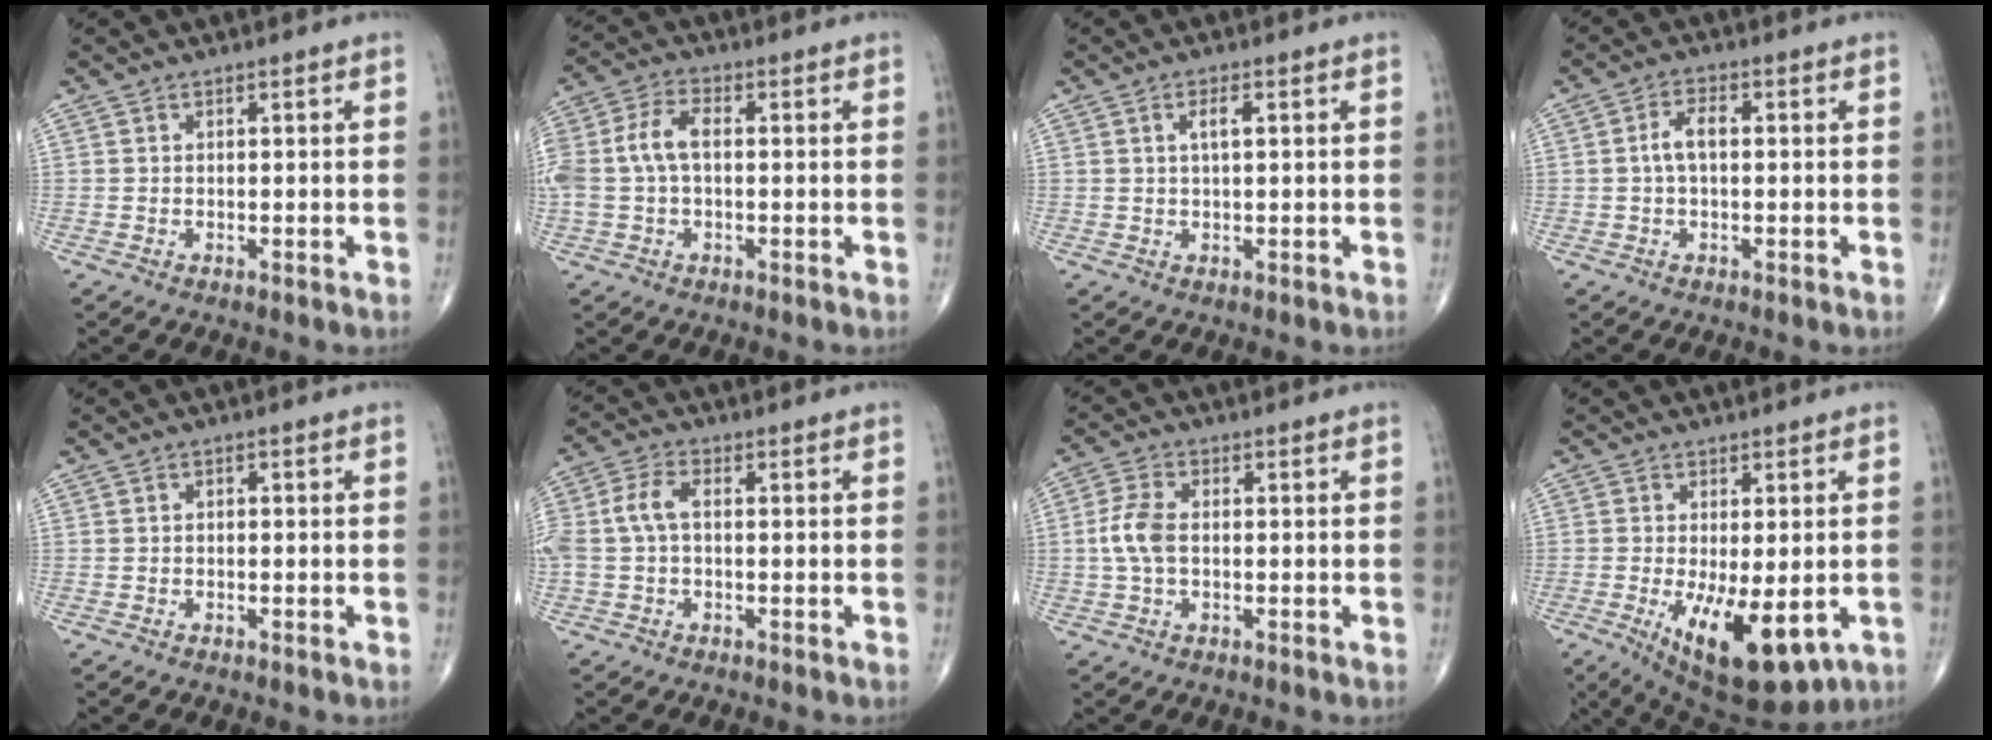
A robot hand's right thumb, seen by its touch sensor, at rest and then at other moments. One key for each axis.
{"total": 9.1, "fx": 0.3, "fy": 5.3, "fz": 7.5, "tx": -0.179, "ty": 0.027, "tz": 0.005}
{"total": 2.6, "fx": 0.7, "fy": 0.8, "fz": 2.4, "tx": -0.047, "ty": 0.003, "tz": 0.013}
{"total": 4.0, "fx": 0.1, "fy": 1.9, "fz": 3.5, "tx": -0.069, "ty": 0.014, "tz": -0.001}
{"total": 0.6, "fx": -0.1, "fy": 0.4, "fz": 0.4, "tx": -0.004, "ty": 0.002, "tz": -0.007}
{"total": 6.6, "fx": 0.1, "fy": 3.9, "fz": 5.3, "tx": -0.131, "ty": 0.025, "tz": 0.002}
{"total": 5.6, "fx": -0.1, "fy": 3.2, "fz": 4.6, "tx": -0.110, "ty": 0.012, "tz": -0.007}
{"total": 14.0, "fx": -4.2, "fy": 5.7, "fz": 12.1, "tx": -0.185, "ty": -0.022, "tz": -0.045}